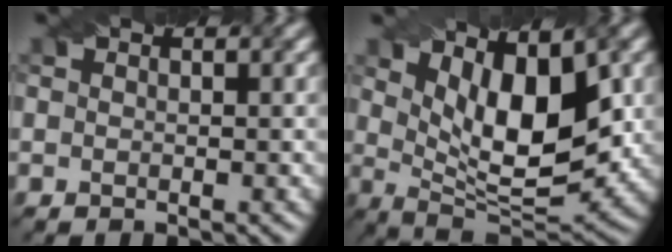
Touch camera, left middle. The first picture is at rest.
{"total": 9.0, "force": [2.4, 3.9, 7.8], "torque": [-0.124, -0.007, 0.038]}